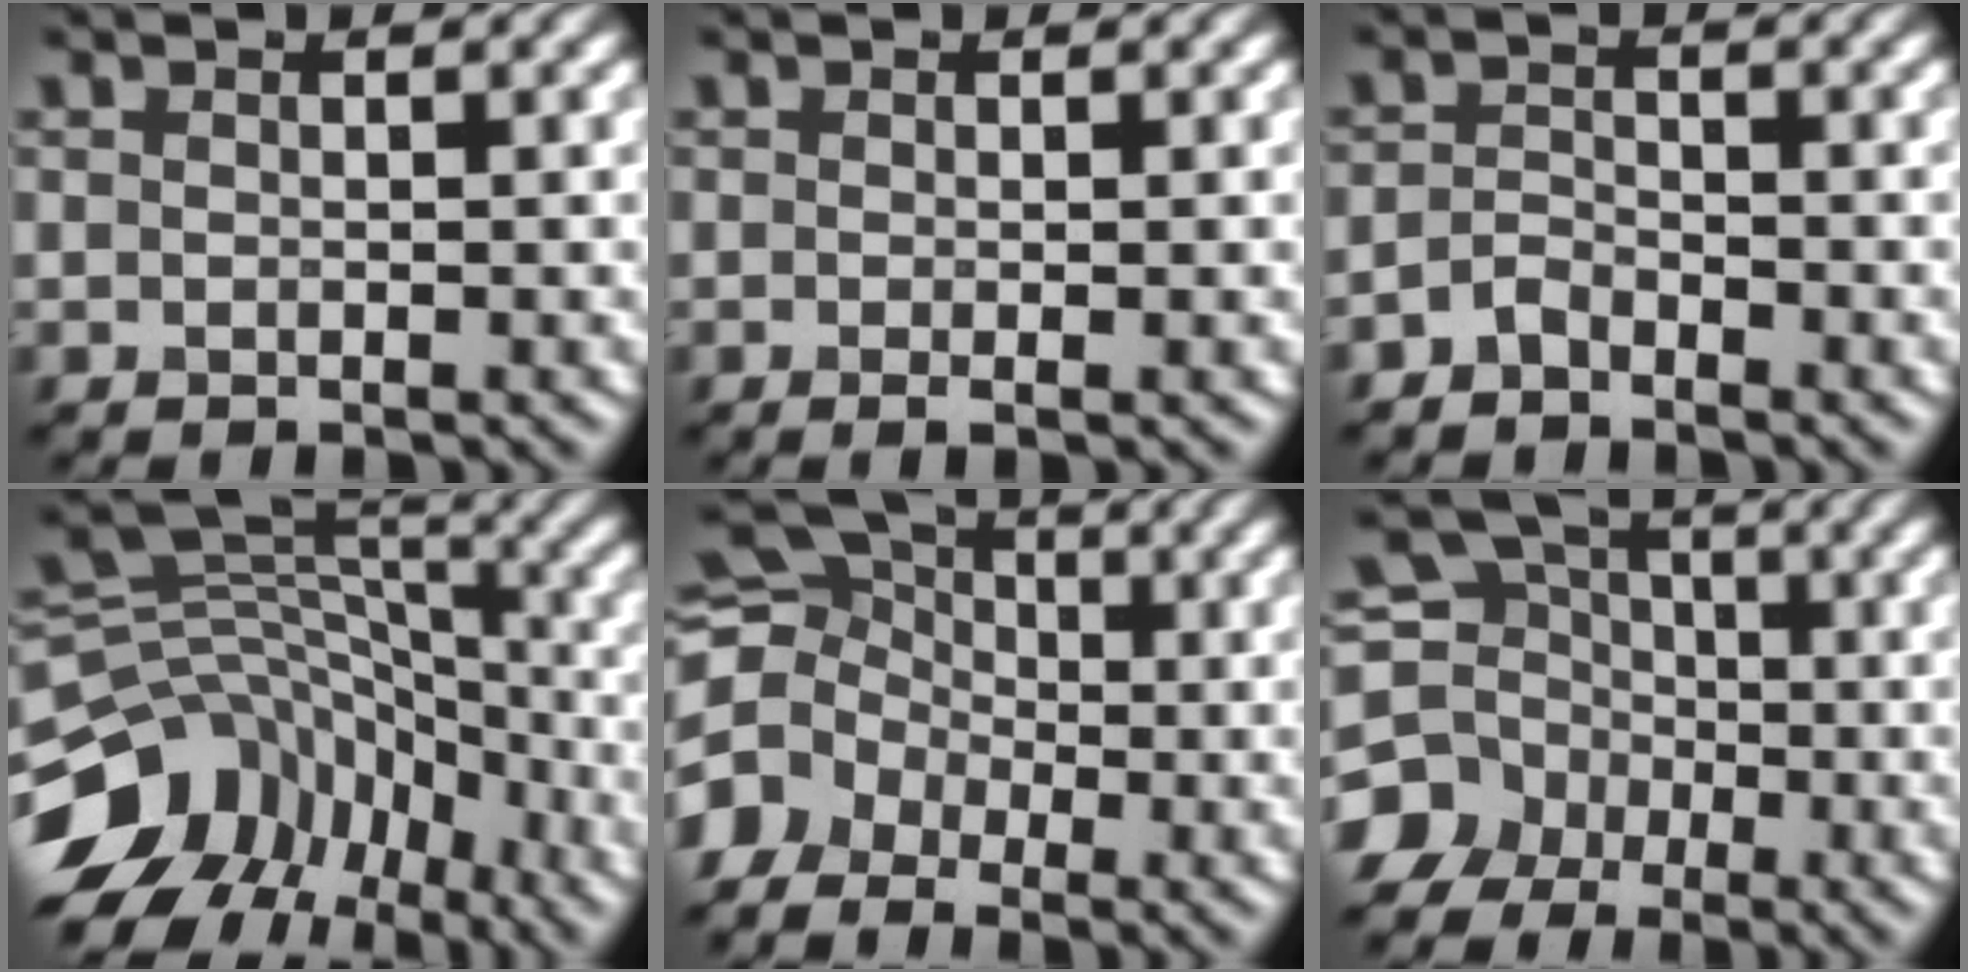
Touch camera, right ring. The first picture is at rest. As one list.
[{"total": 1.0, "force": [-0.2, 0.2, 0.9], "torque": [-0.015, -0.007, -0.004]}, {"total": 1.6, "force": [-1.4, 0.7, 0.5], "torque": [-0.009, 0.007, -0.030]}, {"total": 12.9, "force": [-6.8, 9.3, 5.8], "torque": [-0.122, 0.029, -0.096]}, {"total": 7.8, "force": [-2.2, 6.5, 3.5], "torque": [-0.079, 0.018, -0.065]}, {"total": 7.2, "force": [-2.9, 6.1, 2.3], "torque": [-0.044, -0.010, -0.063]}]